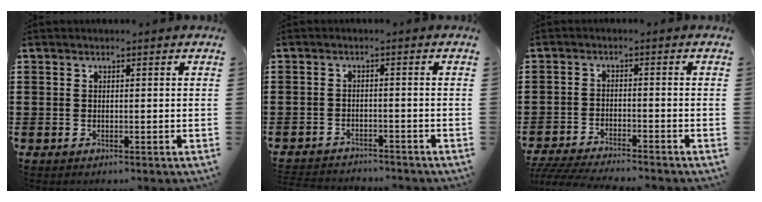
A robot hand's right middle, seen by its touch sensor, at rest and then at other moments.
{"total": 2.2, "force": [-2.2, 0.3, -0.1], "torque": [-0.006, -0.001, -0.048]}
{"total": 4.1, "force": [-4.0, -0.1, 0.9], "torque": [-0.028, -0.010, -0.085]}